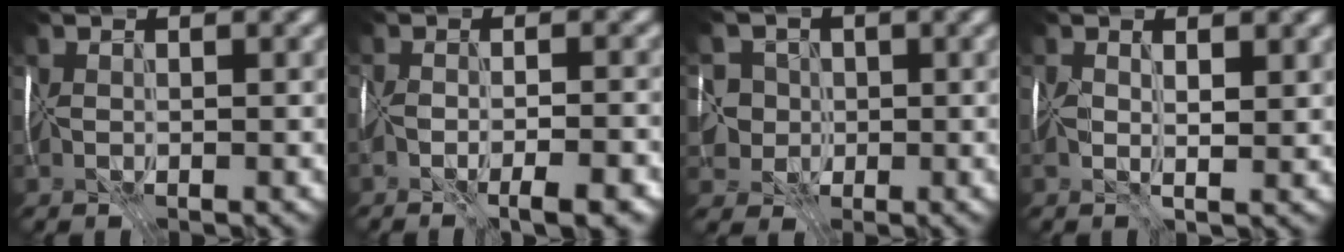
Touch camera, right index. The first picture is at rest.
{"total": 5.4, "force": [-3.4, 1.3, 4.0], "torque": [-0.053, 0.003, -0.047]}
{"total": 5.4, "force": [-0.2, 5.0, 2.0], "torque": [-0.027, 0.030, -0.029]}
{"total": 2.5, "force": [0.7, 1.0, 2.1], "torque": [-0.042, 0.001, 0.012]}